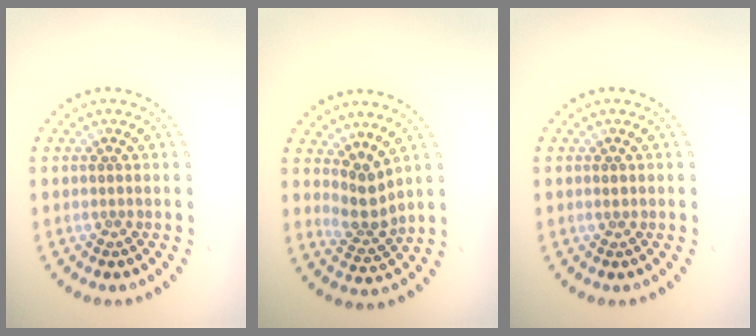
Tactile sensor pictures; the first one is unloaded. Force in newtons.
{"total": 2.6, "press": 1.8, "slide": 1.9}
{"total": 0.5, "press": 0.5, "slide": 0.1}